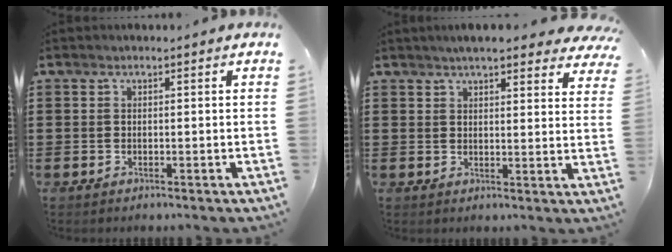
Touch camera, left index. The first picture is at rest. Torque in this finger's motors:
{"motor_torque": [1.74, -0.40, 0.16, -0.06]}